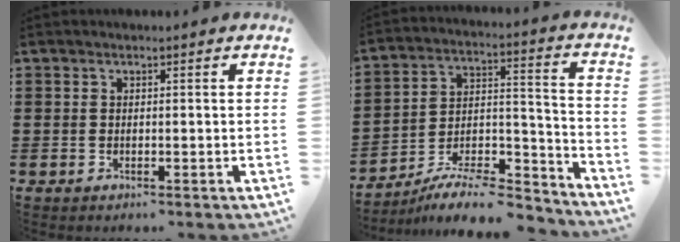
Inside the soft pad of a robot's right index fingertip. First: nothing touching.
{"total": 9.6, "force": [-8.4, 2.5, 3.8], "torque": [-0.048, 0.030, -0.158]}